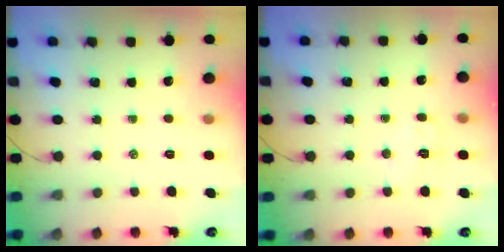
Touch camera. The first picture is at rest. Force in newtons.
{"total": 4.8, "press": 4.8, "slide": 0.6}